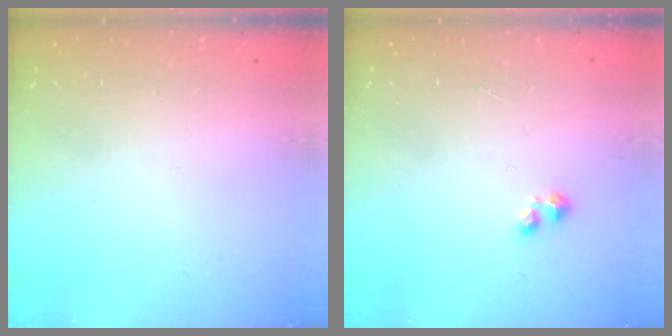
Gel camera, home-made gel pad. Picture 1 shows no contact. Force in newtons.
{"total": 2.2, "press": 2.2, "slide": 0.4}